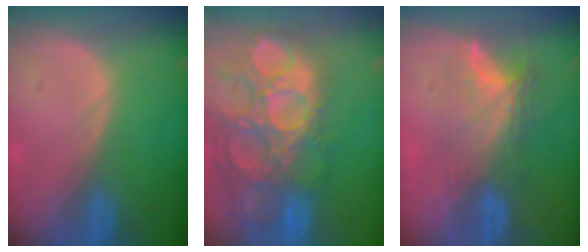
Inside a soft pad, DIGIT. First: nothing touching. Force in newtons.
{"total": 15.1, "press": 12.6, "slide": 8.4}
{"total": 8.1, "press": 6.8, "slide": 4.5}